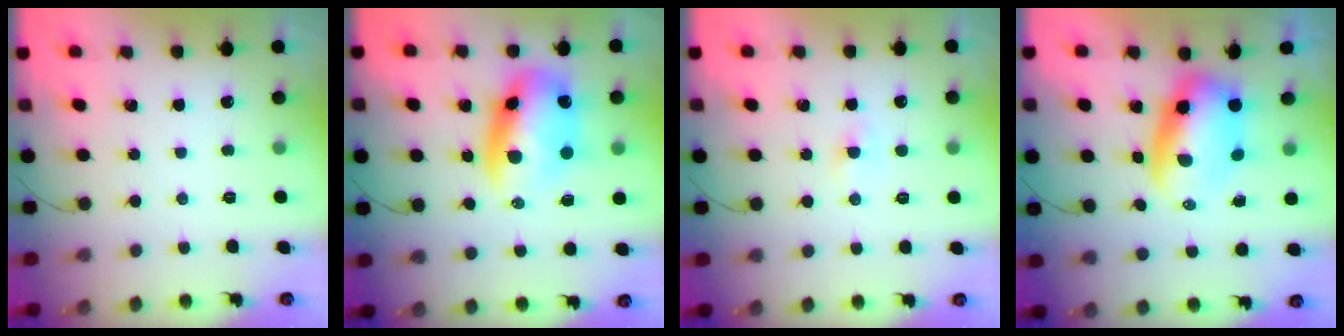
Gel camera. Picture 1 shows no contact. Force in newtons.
{"total": 12.7, "press": 12.2, "slide": 3.4}
{"total": 0.0}
{"total": 7.6, "press": 7.3, "slide": 2.0}